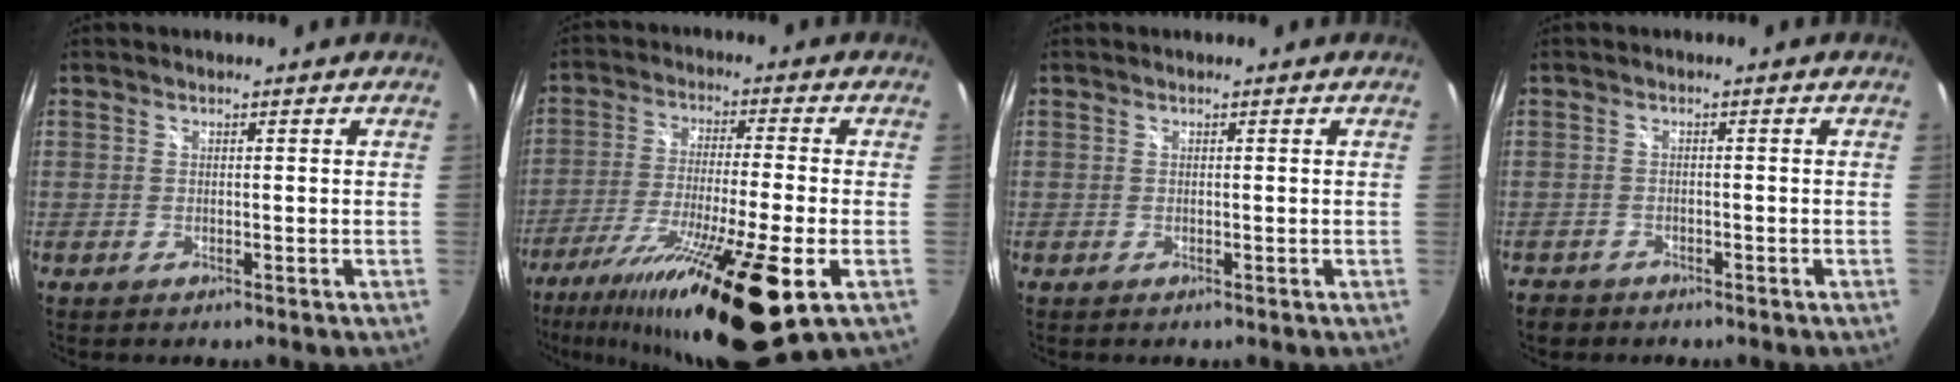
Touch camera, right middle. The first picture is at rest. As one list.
[{"total": 21.3, "force": [-12.1, 2.0, 17.5], "torque": [-0.329, -0.056, -0.204]}, {"total": 0.0}, {"total": 3.0, "force": [-2.3, 1.9, 0.6], "torque": [-0.021, -0.006, -0.039]}]